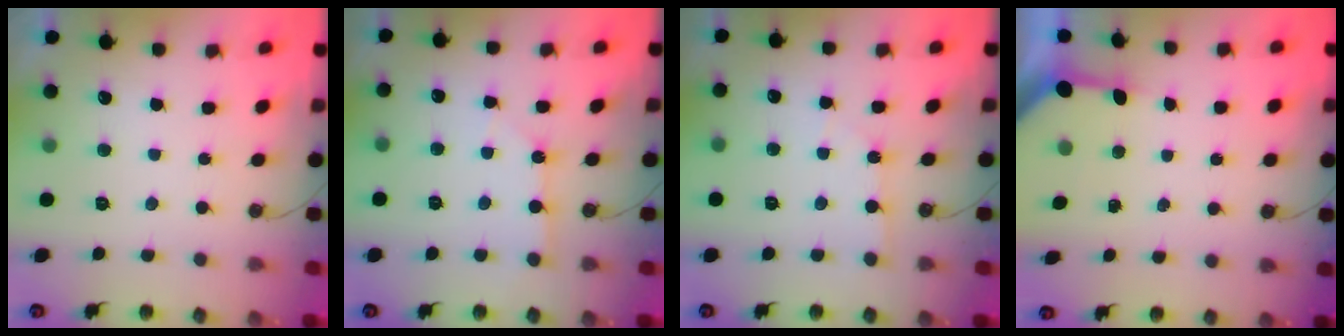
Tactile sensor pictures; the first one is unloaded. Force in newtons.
{"total": 2.2, "press": 2.2, "slide": 0.4}
{"total": 2.6, "press": 2.6, "slide": 0.4}
{"total": 3.4, "press": 3.4, "slide": 0.3}